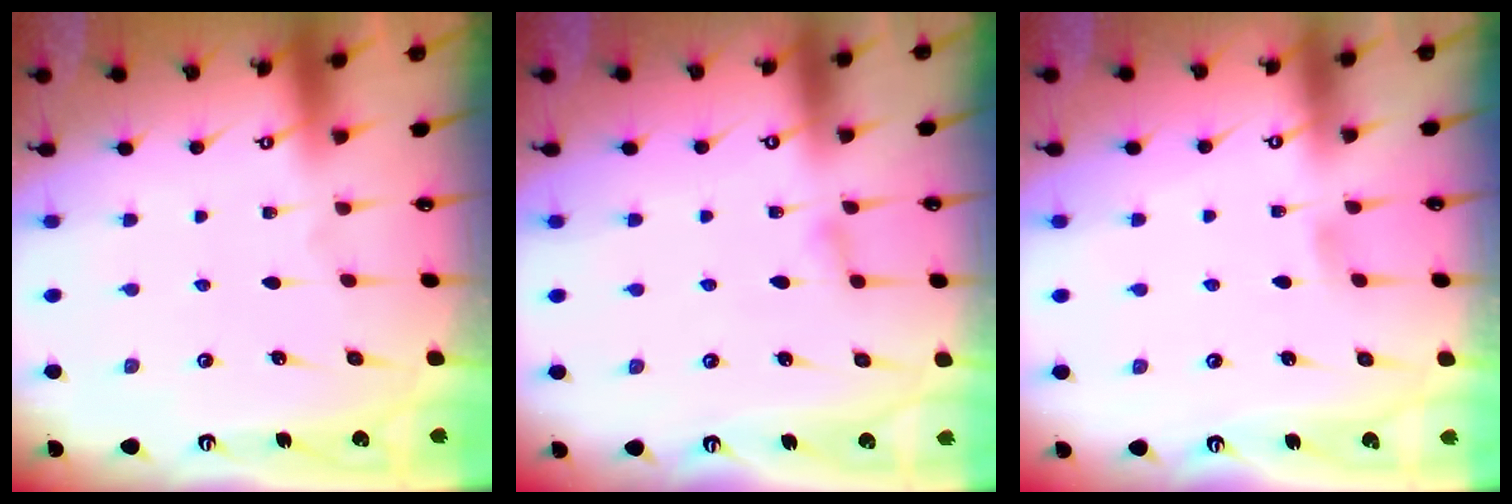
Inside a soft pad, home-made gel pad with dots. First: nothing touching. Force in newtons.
{"total": 5.7, "press": 5.6, "slide": 0.6}
{"total": 2.9, "press": 2.9, "slide": 0.5}